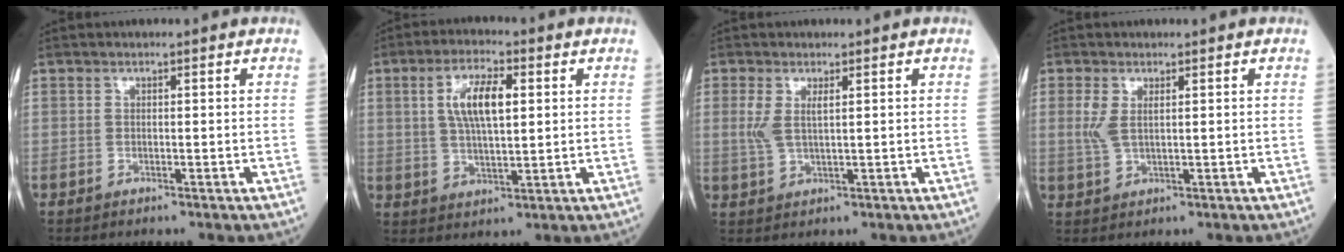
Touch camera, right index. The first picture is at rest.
{"total": 8.1, "force": [2.1, 2.3, 7.4], "torque": [-0.145, 0.009, 0.043]}
{"total": 3.3, "force": [1.0, 0.9, 3.0], "torque": [-0.074, 0.004, 0.028]}
{"total": 3.0, "force": [0.9, 1.1, 2.6], "torque": [-0.068, 0.003, 0.027]}